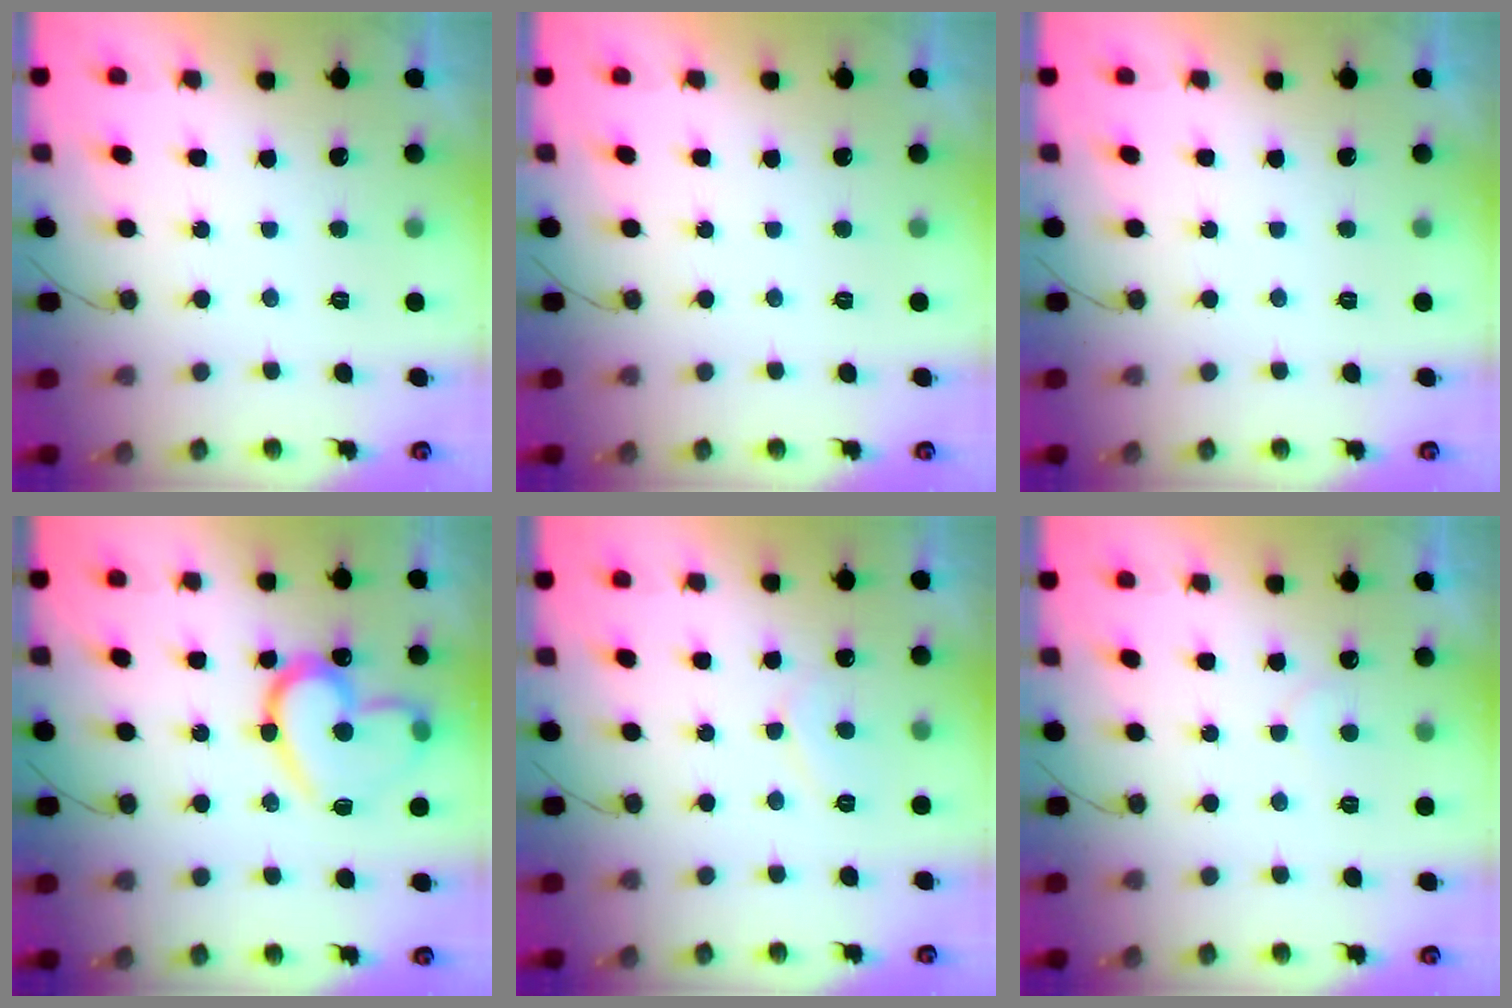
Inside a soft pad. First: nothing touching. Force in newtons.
{"total": 0.0}
{"total": 0.0}
{"total": 18.8, "press": 18.7, "slide": 1.8}
{"total": 5.6, "press": 5.6, "slide": 0.6}
{"total": 4.9, "press": 4.9, "slide": 0.4}